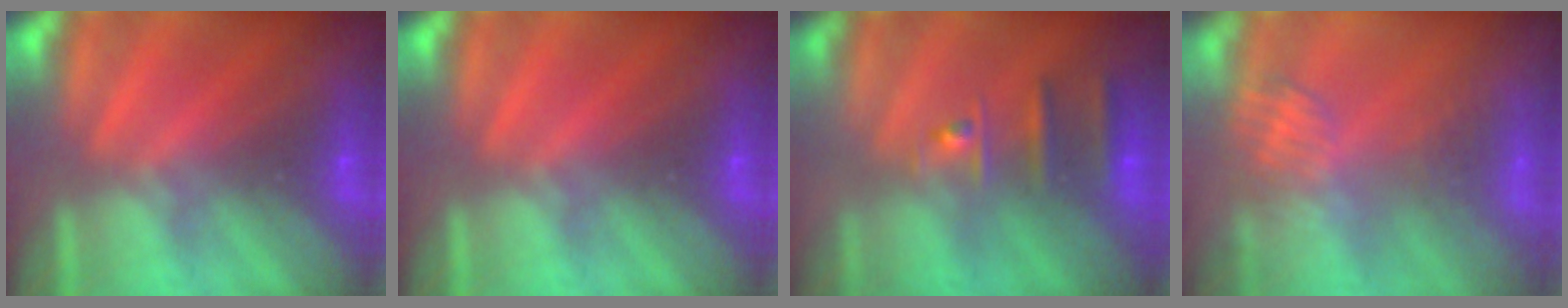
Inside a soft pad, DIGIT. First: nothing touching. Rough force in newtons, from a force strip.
{"total": 0.0}
{"total": 2.5}
{"total": 2.5}